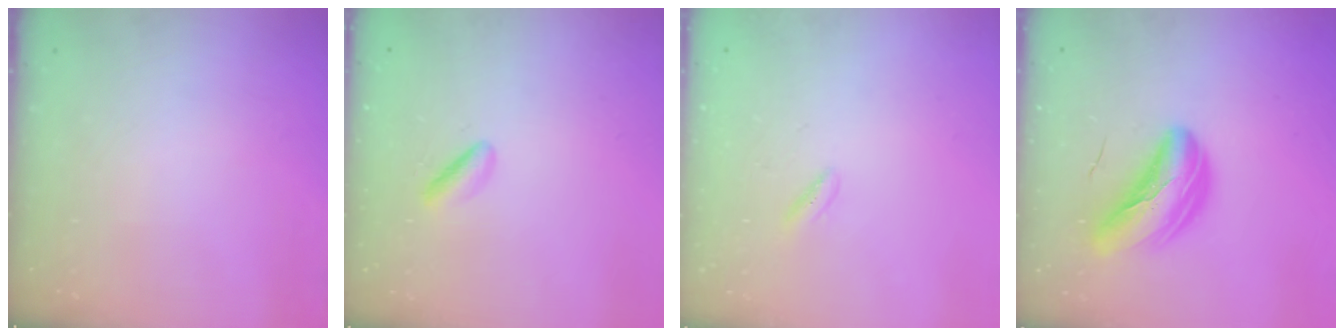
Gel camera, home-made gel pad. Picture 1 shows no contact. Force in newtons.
{"total": 2.3, "press": 2.1, "slide": 1.0}
{"total": 1.4, "press": 1.3, "slide": 0.6}
{"total": 9.8, "press": 9.5, "slide": 2.6}